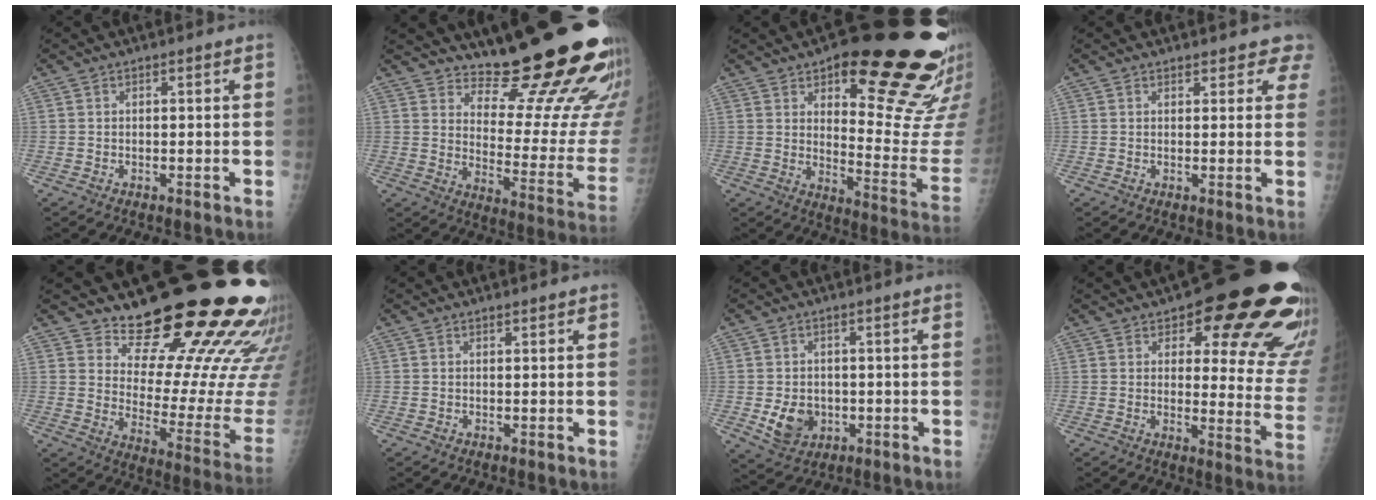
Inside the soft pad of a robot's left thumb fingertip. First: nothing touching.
{"total": 23.1, "force": [18.9, 5.2, 12.3], "torque": [-0.128, -0.170, 0.250]}
{"total": 22.6, "force": [15.1, 8.0, 14.9], "torque": [-0.133, -0.111, 0.201]}
{"total": 4.1, "force": [3.7, 1.8, 0.5], "torque": [0.033, -0.015, 0.023]}
{"total": 25.5, "force": [20.4, 8.1, 13.0], "torque": [-0.142, -0.166, 0.270]}
{"total": 0.6, "force": [0.5, 0.2, 0.3], "torque": [-0.006, -0.003, 0.008]}
{"total": 6.0, "force": [-0.9, 4.9, 3.3], "torque": [-0.038, -0.001, -0.001]}
{"total": 23.5, "force": [13.7, 8.7, 17.0], "torque": [-0.159, -0.065, 0.159]}